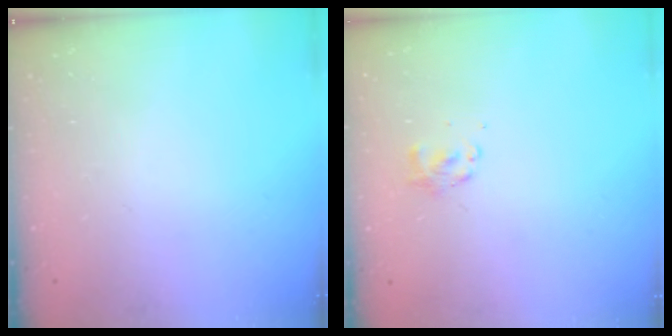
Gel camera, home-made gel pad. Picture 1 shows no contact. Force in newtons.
{"total": 2.8, "press": 2.7, "slide": 0.8}